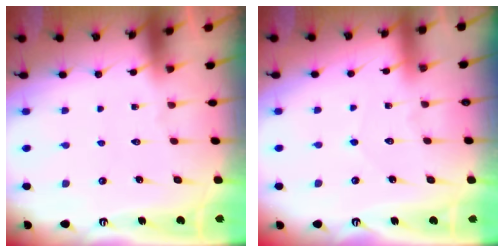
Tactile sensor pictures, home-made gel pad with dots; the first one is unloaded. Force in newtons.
{"total": 2.1, "press": 2.1, "slide": 0.1}